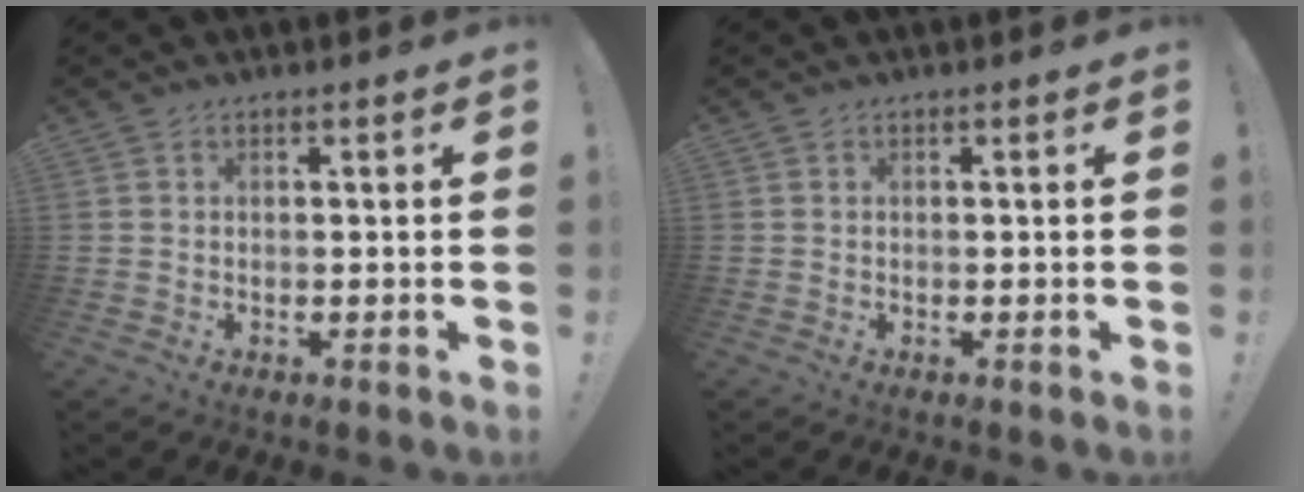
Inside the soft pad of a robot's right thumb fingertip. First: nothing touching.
{"total": 0.0}